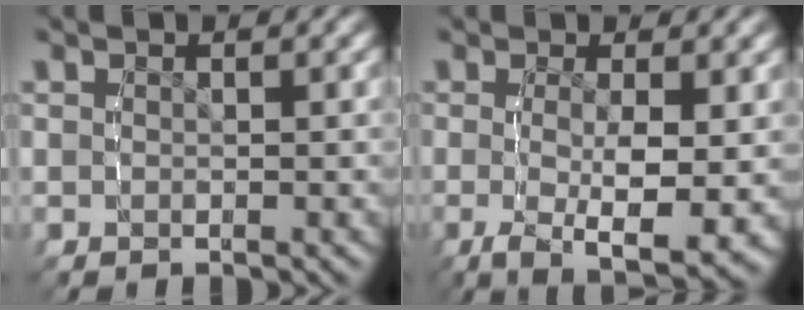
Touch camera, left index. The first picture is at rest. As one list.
[{"total": 6.6, "force": [-2.6, 1.9, 5.8], "torque": [-0.096, -0.033, -0.024]}]